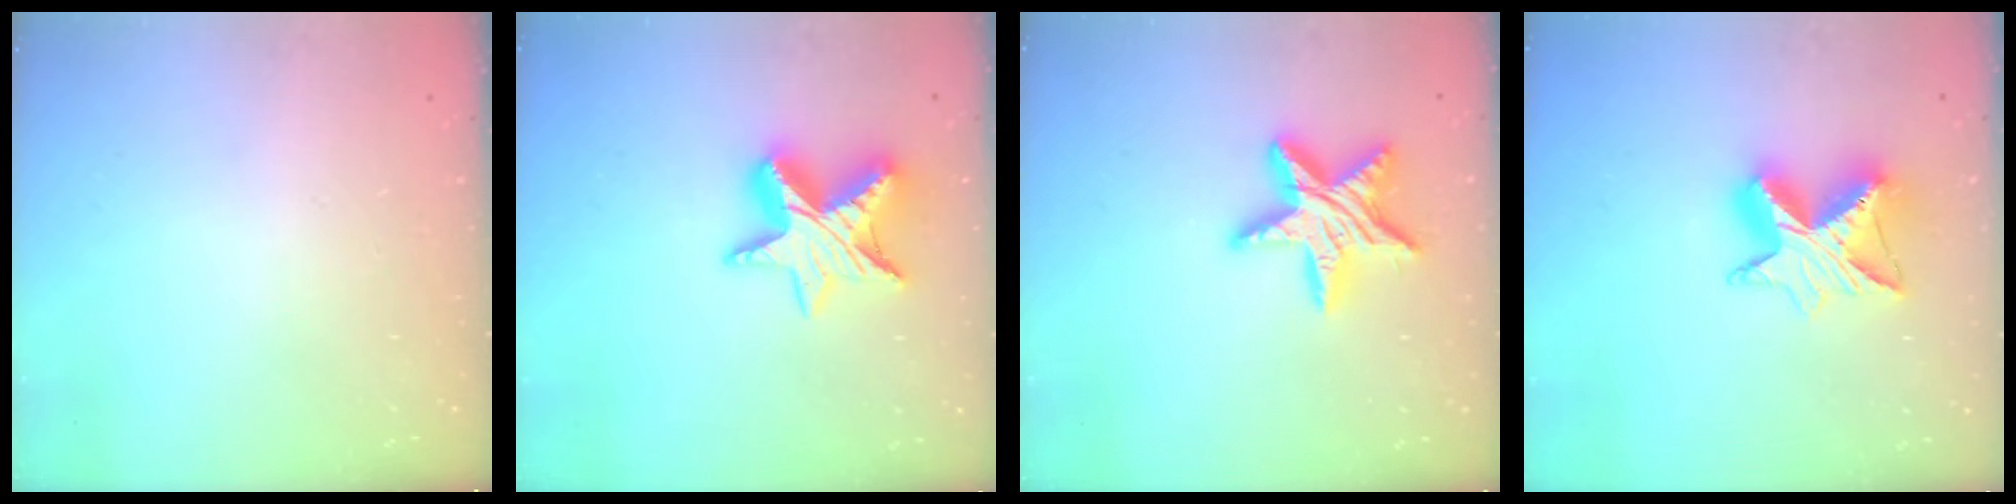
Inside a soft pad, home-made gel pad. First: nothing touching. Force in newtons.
{"total": 12.9, "press": 12.9, "slide": 0.9}
{"total": 15.8, "press": 15.8, "slide": 1.0}
{"total": 11.4, "press": 11.3, "slide": 1.0}